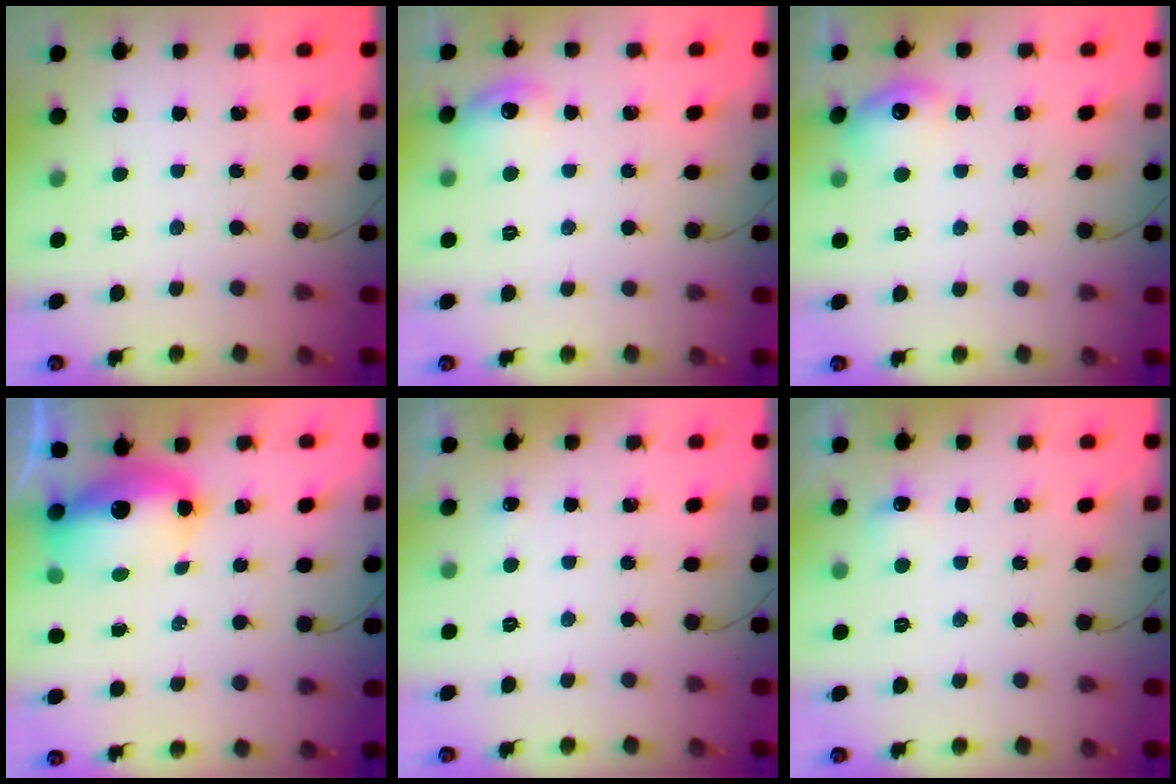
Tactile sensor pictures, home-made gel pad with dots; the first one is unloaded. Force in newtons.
{"total": 8.5, "press": 8.4, "slide": 1.4}
{"total": 10.0, "press": 10.0, "slide": 0.3}
{"total": 12.4, "press": 12.1, "slide": 2.7}
{"total": 2.5, "press": 2.2, "slide": 1.1}
{"total": 5.0, "press": 4.8, "slide": 1.4}